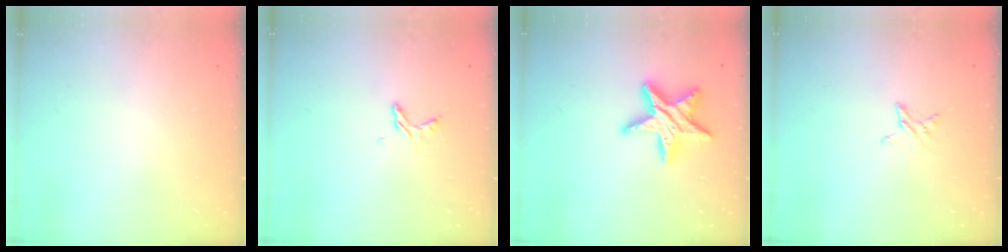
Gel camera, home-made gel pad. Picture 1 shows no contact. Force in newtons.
{"total": 5.4, "press": 5.4, "slide": 0.5}
{"total": 13.9, "press": 13.9, "slide": 0.9}
{"total": 3.0, "press": 3.0, "slide": 0.3}